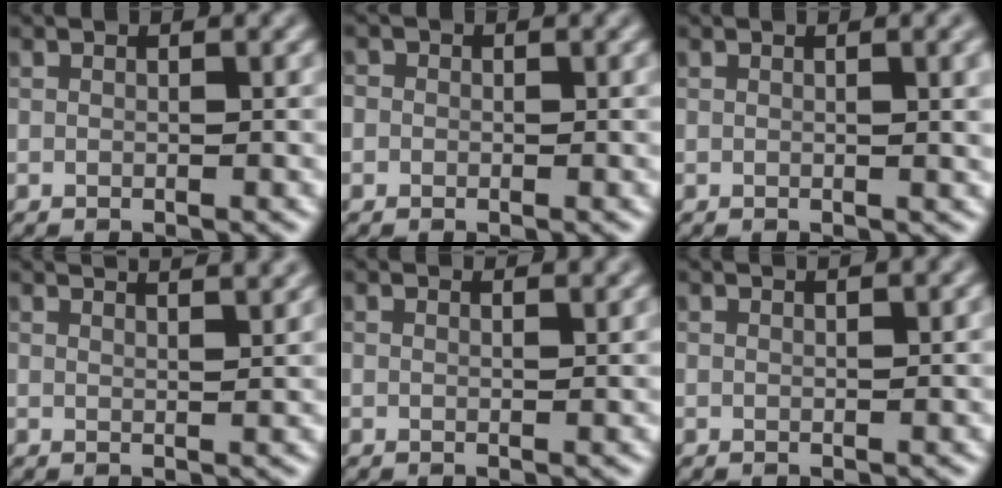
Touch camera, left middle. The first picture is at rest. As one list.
[{"total": 1.3, "force": [0.2, 1.3, 0.4], "torque": [0.003, 0.002, -0.013]}, {"total": 3.3, "force": [0.8, 1.1, 3.0], "torque": [-0.030, 0.007, 0.009]}, {"total": 6.7, "force": [5.1, 2.5, 3.6], "torque": [-0.022, 0.049, 0.033]}, {"total": 2.4, "force": [2.2, 0.5, 0.8], "torque": [-0.011, 0.008, 0.017]}, {"total": 2.3, "force": [1.8, 0.9, 1.2], "torque": [-0.001, 0.006, -0.003]}]